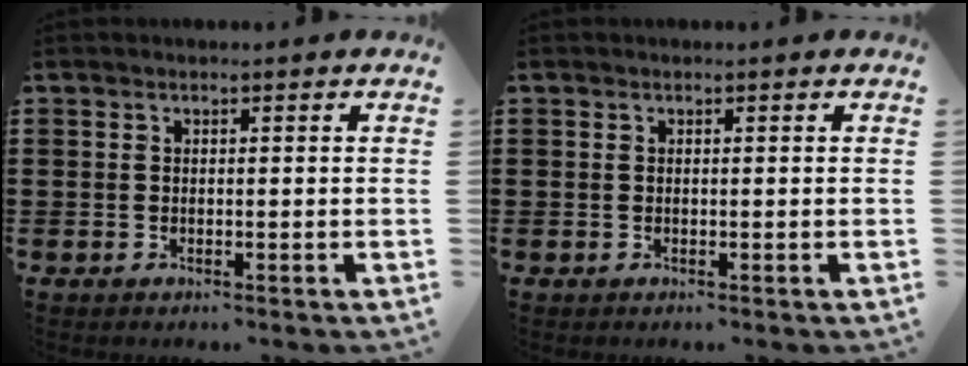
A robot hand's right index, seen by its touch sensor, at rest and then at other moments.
{"total": 0.0}